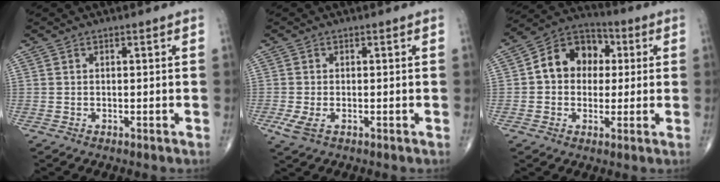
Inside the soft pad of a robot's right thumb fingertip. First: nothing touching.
{"total": 2.8, "force": [-0.9, 1.4, 2.3], "torque": [-0.060, -0.006, -0.017]}
{"total": 11.9, "force": [1.7, 9.5, 7.0], "torque": [-0.076, 0.024, 0.016]}